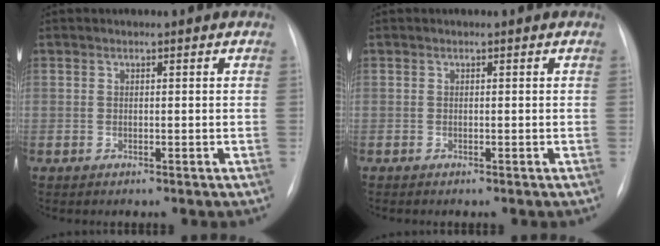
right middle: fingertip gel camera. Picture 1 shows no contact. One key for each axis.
{"total": 0.0}